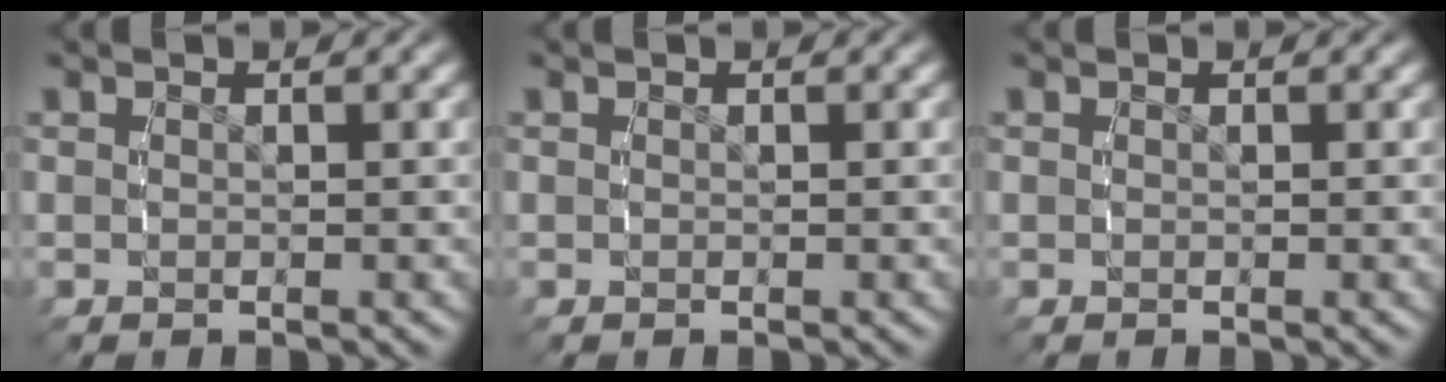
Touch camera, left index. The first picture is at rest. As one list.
[{"total": 0.0}, {"total": 0.0}]